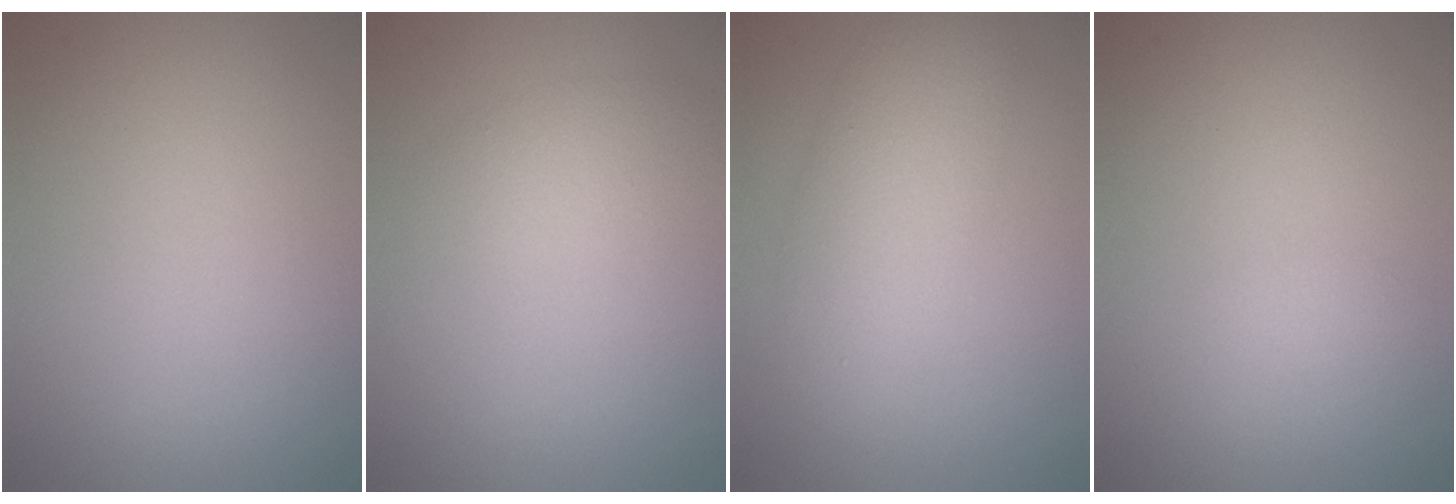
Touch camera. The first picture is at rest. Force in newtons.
{"total": 2.0, "press": 2.0, "slide": 0.1}
{"total": 4.4, "press": 4.4, "slide": 0.1}
{"total": 0.8, "press": 0.7, "slide": 0.1}